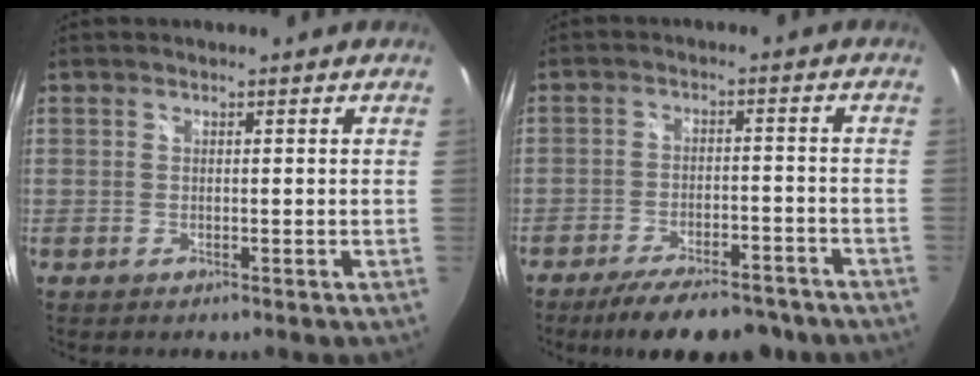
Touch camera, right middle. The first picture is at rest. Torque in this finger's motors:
{"motor_torque": [0.96, -0.87, 0.78, 0.14]}